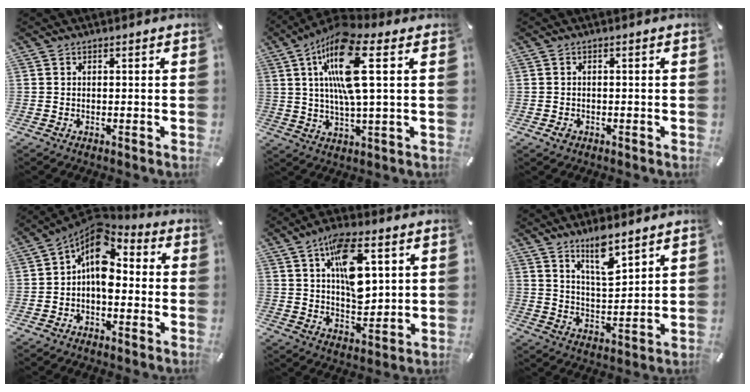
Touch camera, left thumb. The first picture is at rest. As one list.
[{"total": 15.7, "force": [4.9, 4.2, 14.3], "torque": [-0.298, -0.008, 0.074]}, {"total": 1.3, "force": [-0.6, 1.0, 0.6], "torque": [-0.012, 0.004, -0.011]}, {"total": 10.4, "force": [1.7, 6.4, 8.0], "torque": [-0.147, -0.024, 0.026]}, {"total": 14.2, "force": [5.0, 7.6, 10.8], "torque": [-0.174, -0.006, 0.086]}, {"total": 8.7, "force": [6.9, 2.1, 4.8], "torque": [-0.084, -0.043, 0.121]}]